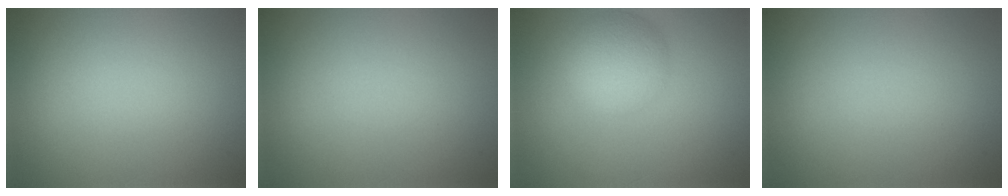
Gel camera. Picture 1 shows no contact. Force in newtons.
{"total": 0.0}
{"total": 4.4, "press": 4.3, "slide": 0.2}
{"total": 0.0}